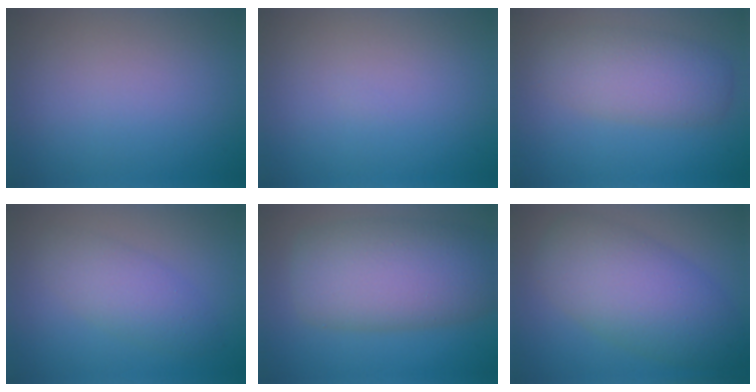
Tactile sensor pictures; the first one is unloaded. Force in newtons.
{"total": 0.0}
{"total": 5.0, "press": 5.0, "slide": 0.2}
{"total": 3.4, "press": 3.4, "slide": 0.1}
{"total": 9.5, "press": 9.4, "slide": 0.4}
{"total": 8.3, "press": 8.3, "slide": 0.4}